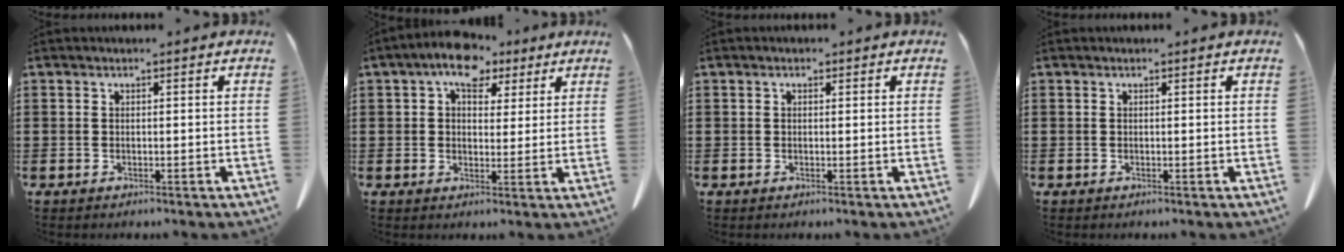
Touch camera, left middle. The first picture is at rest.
{"total": 6.8, "force": [4.5, 3.8, 3.4], "torque": [-0.062, -0.002, 0.076]}
{"total": 0.0}
{"total": 0.0}